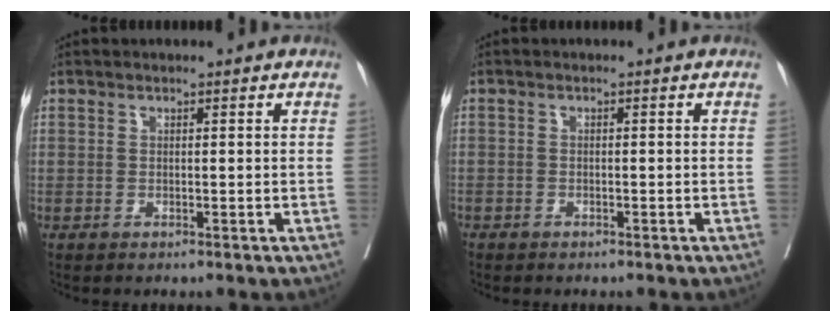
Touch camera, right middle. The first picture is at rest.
{"total": 1.0, "force": [-0.8, 0.6, 0.0], "torque": [-0.010, 0.002, -0.016]}